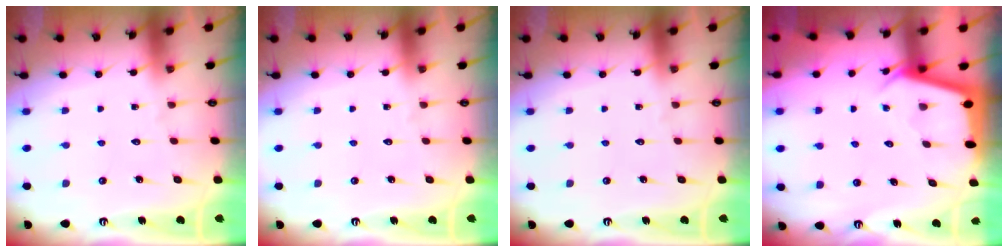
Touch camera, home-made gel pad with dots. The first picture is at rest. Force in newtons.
{"total": 0.0}
{"total": 0.0}
{"total": 2.9, "press": 2.8, "slide": 0.3}